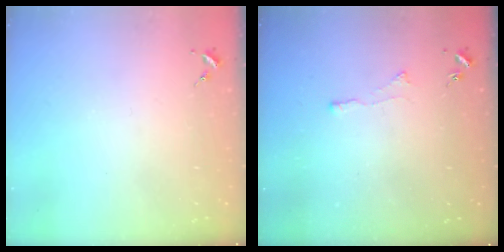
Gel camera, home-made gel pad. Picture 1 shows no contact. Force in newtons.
{"total": 2.6, "press": 2.5, "slide": 0.6}